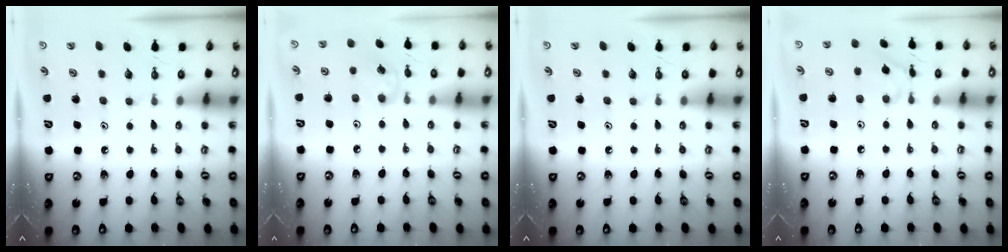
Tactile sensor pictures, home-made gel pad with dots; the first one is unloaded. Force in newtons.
{"total": 3.1, "press": 3.1, "slide": 0.3}
{"total": 0.0}
{"total": 6.2, "press": 6.2, "slide": 0.4}